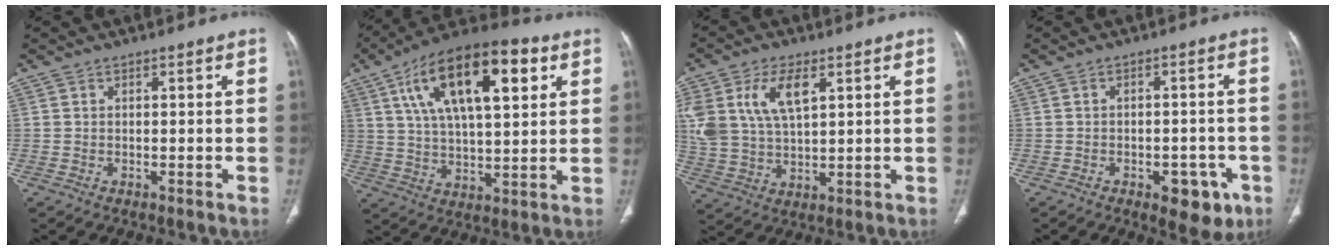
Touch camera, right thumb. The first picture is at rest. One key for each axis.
{"total": 21.6, "fx": 8.3, "fy": 9.1, "fz": 17.7, "tx": -0.283, "ty": -0.001, "tz": 0.136}
{"total": 13.0, "fx": 5.0, "fy": 6.8, "fz": 9.9, "tx": -0.207, "ty": -0.005, "tz": 0.105}
{"total": 7.6, "fx": -3.7, "fy": 4.1, "fz": 5.3, "tx": -0.038, "ty": 0.017, "tz": -0.039}